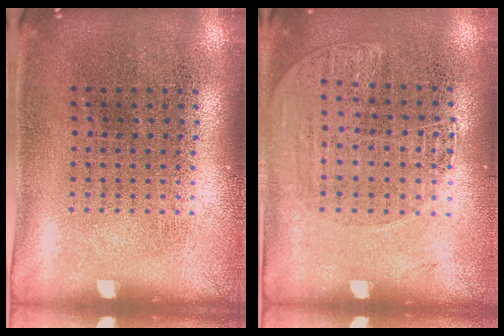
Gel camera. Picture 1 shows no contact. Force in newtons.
{"total": 1.3, "press": 1.3, "slide": 0.1}